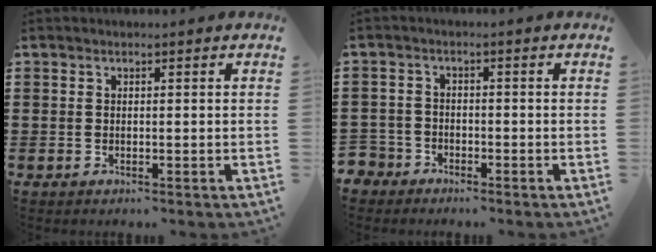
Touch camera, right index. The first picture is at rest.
{"total": 2.8, "force": [-2.2, 1.6, 0.1], "torque": [-0.026, -0.005, -0.055]}